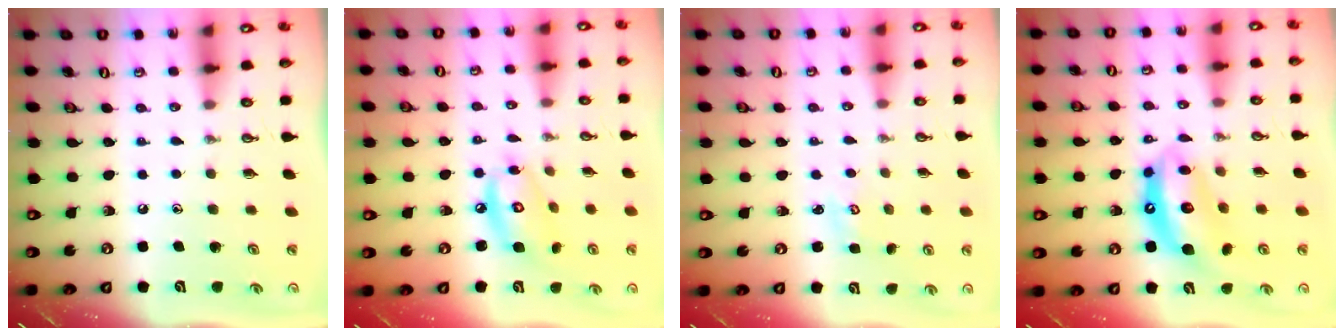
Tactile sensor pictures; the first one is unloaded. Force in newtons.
{"total": 10.8, "press": 10.8, "slide": 0.9}
{"total": 2.0, "press": 1.9, "slide": 0.2}
{"total": 12.3, "press": 12.2, "slide": 1.2}